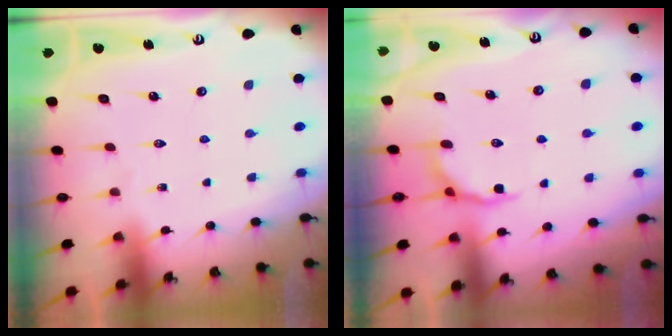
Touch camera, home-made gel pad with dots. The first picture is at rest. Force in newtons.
{"total": 4.8, "press": 4.1, "slide": 2.4}